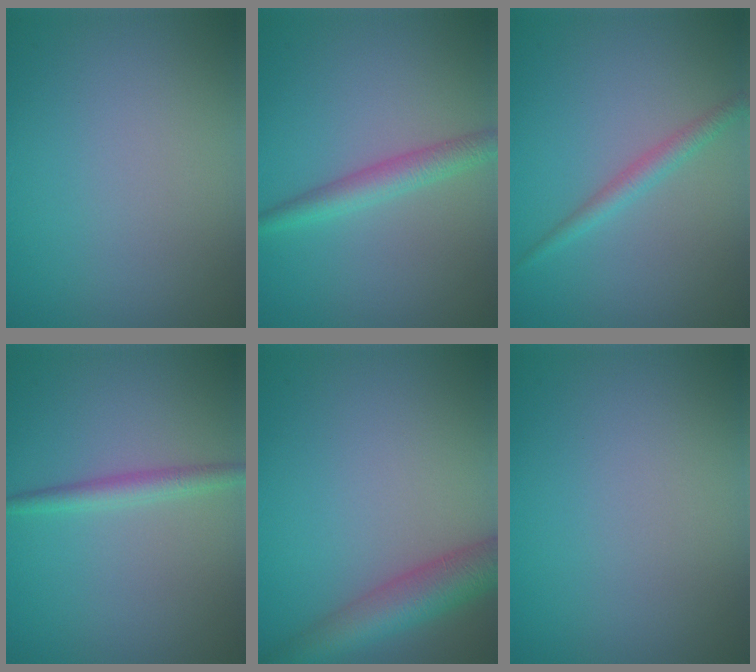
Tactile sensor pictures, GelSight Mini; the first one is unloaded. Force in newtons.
{"total": 2.6, "press": 2.6, "slide": 0.0}
{"total": 1.8, "press": 1.8, "slide": 0.0}
{"total": 2.0, "press": 2.0, "slide": 0.0}
{"total": 5.3, "press": 5.3, "slide": 0.2}
{"total": 0.0}